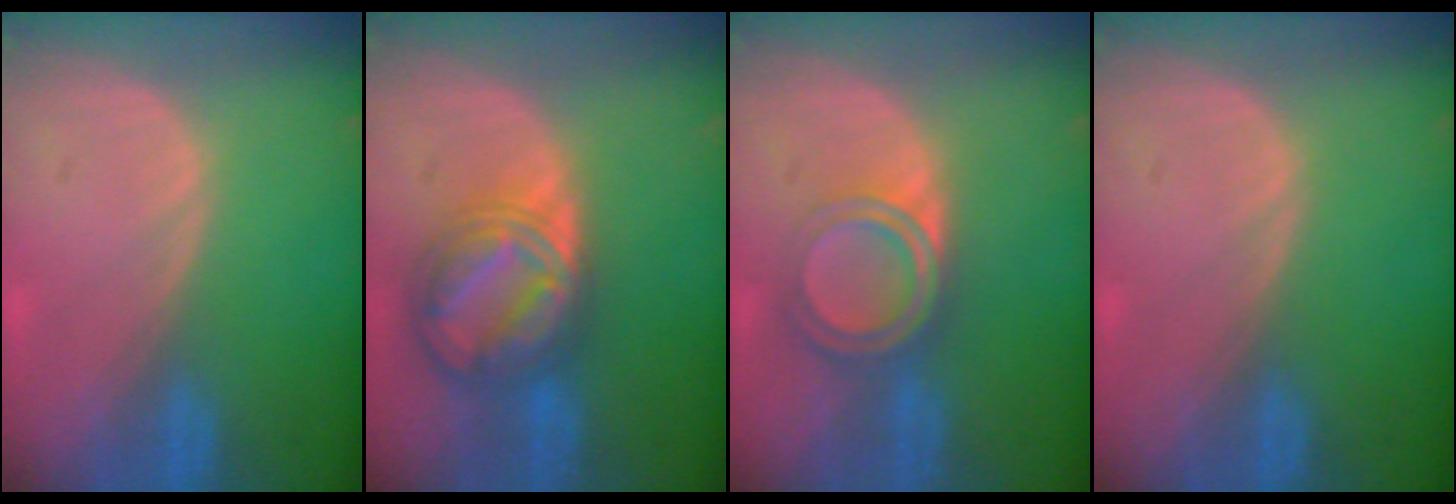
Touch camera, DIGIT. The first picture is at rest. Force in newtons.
{"total": 9.0, "press": 9.0, "slide": 0.7}
{"total": 6.0, "press": 5.2, "slide": 3.0}
{"total": 0.0}